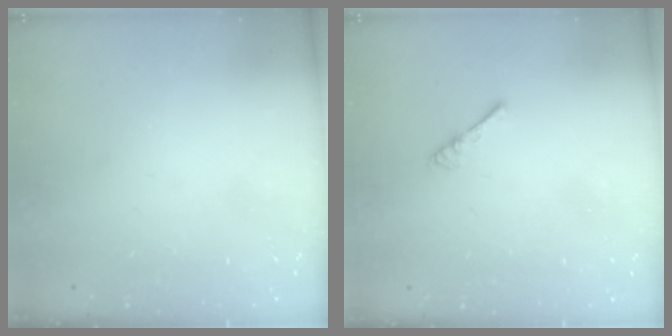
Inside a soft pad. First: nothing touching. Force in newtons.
{"total": 1.8, "press": 1.7, "slide": 0.4}